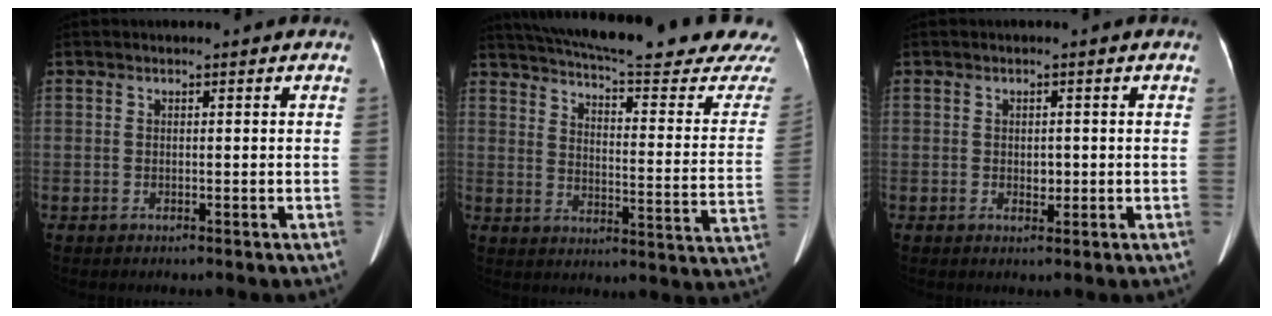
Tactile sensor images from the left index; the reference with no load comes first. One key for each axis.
{"total": 28.3, "fx": 25.8, "fy": 0.9, "fz": 11.6, "tx": -0.185, "ty": -0.090, "tz": 0.321}
{"total": 1.6, "fx": -0.2, "fy": 1.0, "fz": 1.2, "tx": -0.020, "ty": -0.001, "tz": 0.002}